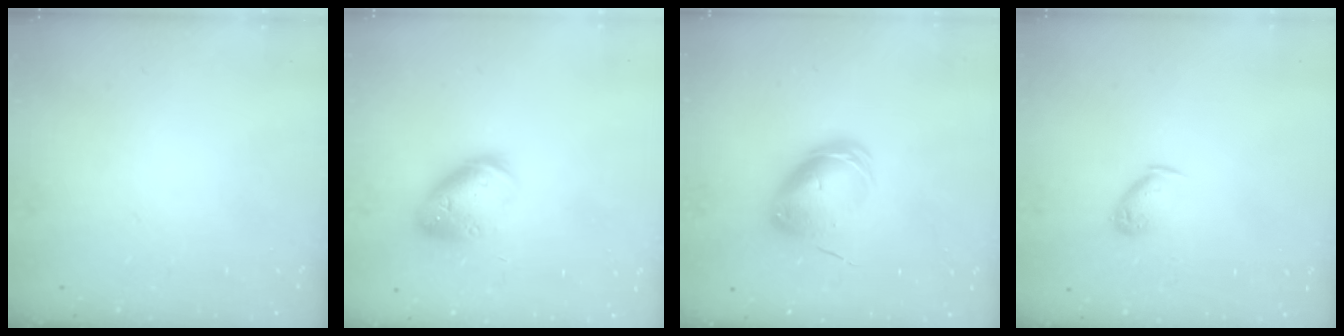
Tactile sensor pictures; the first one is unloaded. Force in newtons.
{"total": 15.4, "press": 15.2, "slide": 2.2}
{"total": 8.4, "press": 8.3, "slide": 1.4}
{"total": 5.9, "press": 5.8, "slide": 0.4}